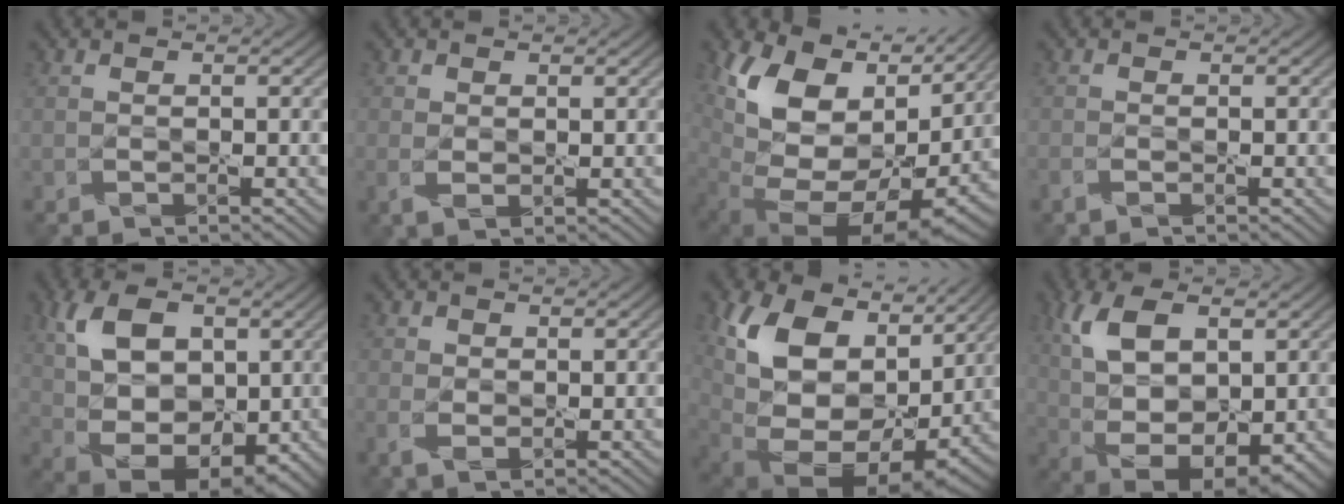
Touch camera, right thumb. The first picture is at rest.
{"total": 1.6, "force": [0.5, 1.0, 1.1], "torque": [-0.026, -0.003, 0.012]}
{"total": 17.4, "force": [5.0, 11.9, 11.7], "torque": [-0.197, -0.010, 0.123]}
{"total": 1.4, "force": [-1.0, 0.6, 0.8], "torque": [-0.028, -0.005, -0.023]}
{"total": 12.3, "force": [3.0, 7.6, 9.3], "torque": [-0.187, 0.005, 0.055]}
{"total": 2.3, "force": [0.3, 1.8, 1.5], "torque": [-0.037, -0.002, 0.004]}
{"total": 17.8, "force": [4.3, 13.1, 11.4], "torque": [-0.213, -0.021, 0.112]}
{"total": 12.7, "force": [3.1, 6.3, 10.6], "torque": [-0.218, -0.004, 0.062]}